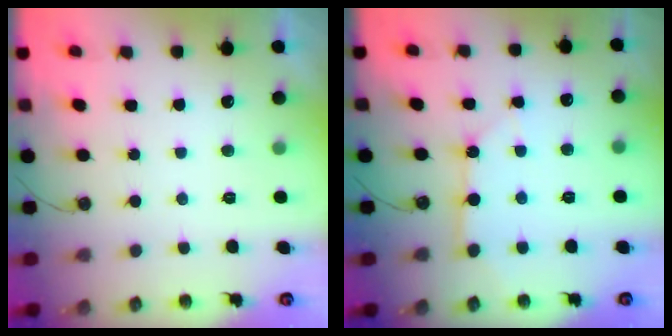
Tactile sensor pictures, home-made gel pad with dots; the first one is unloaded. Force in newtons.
{"total": 5.2, "press": 5.1, "slide": 0.5}